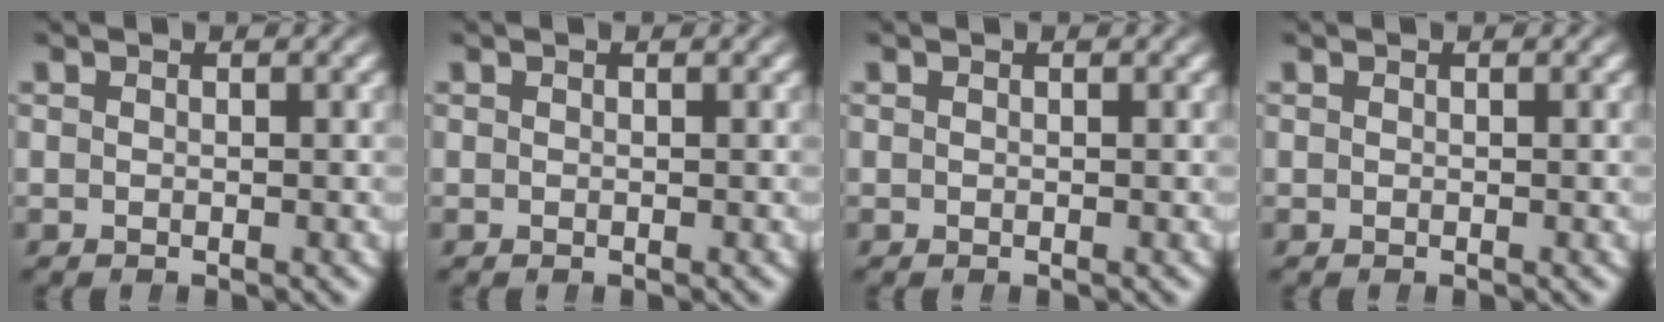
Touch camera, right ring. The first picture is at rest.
{"total": 0.0}
{"total": 0.0}
{"total": 0.0}